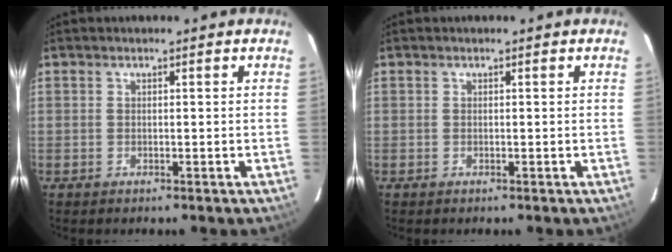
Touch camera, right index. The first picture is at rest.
{"total": 0.0}